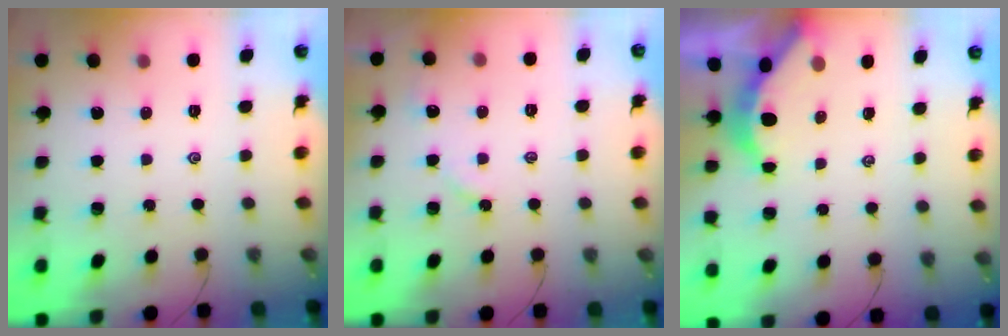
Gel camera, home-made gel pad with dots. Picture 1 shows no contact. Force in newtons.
{"total": 5.1, "press": 5.1, "slide": 0.4}
{"total": 4.0, "press": 3.9, "slide": 0.4}